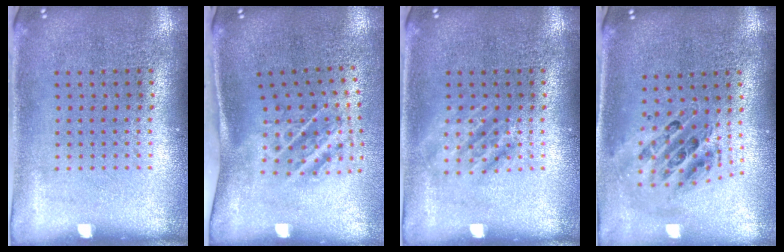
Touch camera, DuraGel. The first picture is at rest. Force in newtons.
{"total": 1.9, "press": 1.1, "slide": 1.6}
{"total": 1.8, "press": 1.8, "slide": 0.3}
{"total": 1.0, "press": 0.9, "slide": 0.3}